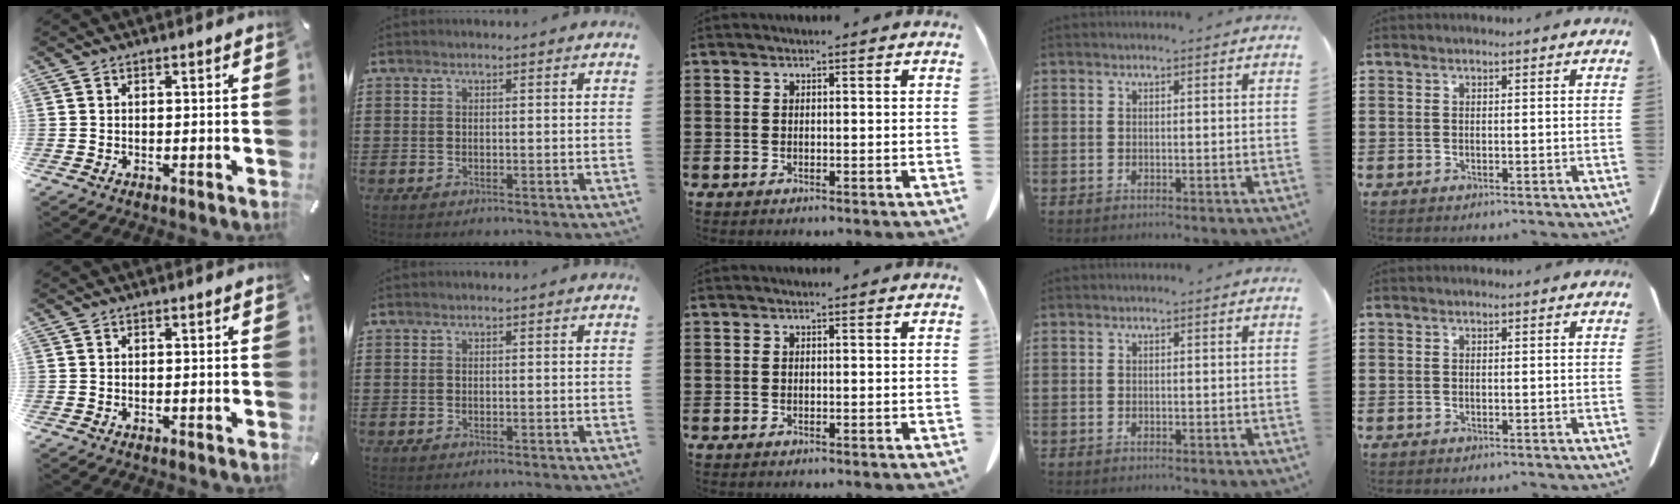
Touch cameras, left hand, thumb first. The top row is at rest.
{}